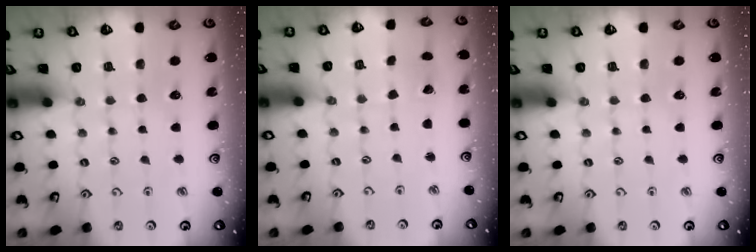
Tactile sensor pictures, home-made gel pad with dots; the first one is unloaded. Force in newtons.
{"total": 1.2, "press": 1.2, "slide": 0.0}
{"total": 0.0}